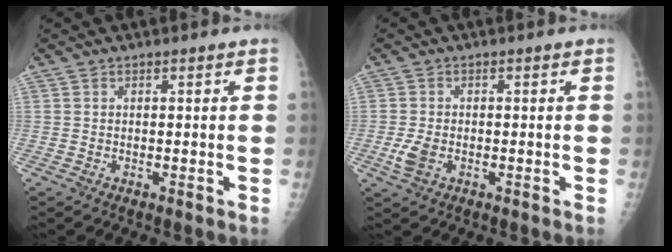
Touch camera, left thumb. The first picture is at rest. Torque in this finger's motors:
{"motor_torque": [-0.01, 0.06, 0.28, 0.10, 0.04]}